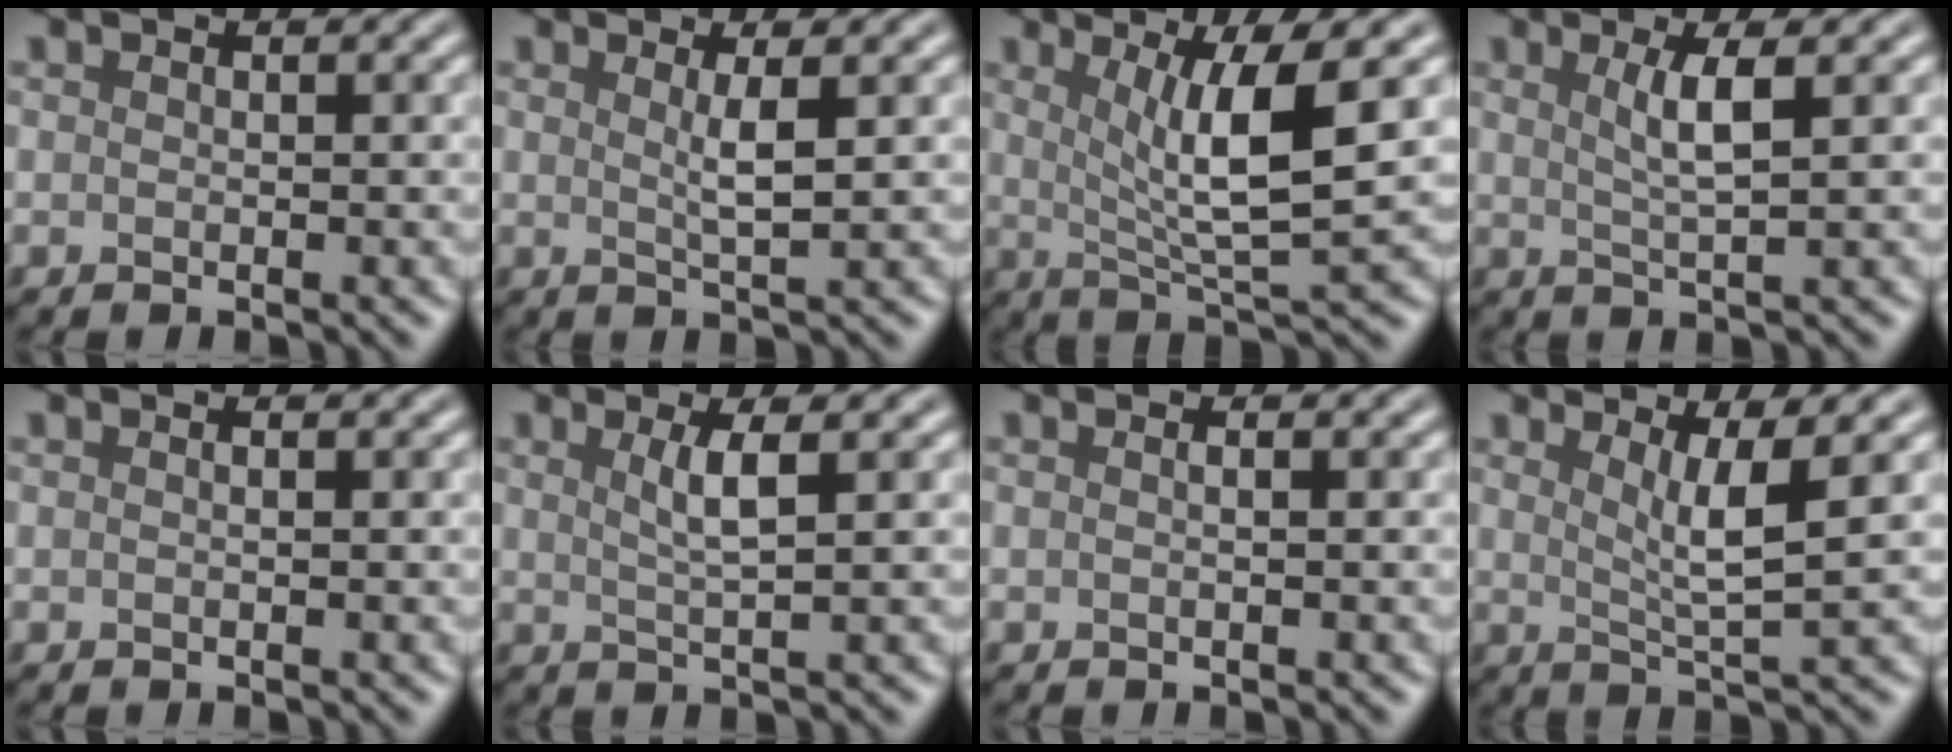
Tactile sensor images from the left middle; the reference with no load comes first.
{"total": 2.3, "force": [0.7, 0.5, 2.2], "torque": [-0.036, -0.003, 0.008]}
{"total": 6.5, "force": [1.4, 1.3, 6.2], "torque": [-0.102, -0.006, 0.028]}
{"total": 3.1, "force": [0.9, 0.6, 2.9], "torque": [-0.049, -0.001, 0.016]}
{"total": 0.6, "force": [0.1, 0.2, 0.6], "torque": [-0.007, 0.000, -0.004]}
{"total": 2.7, "force": [0.8, 0.6, 2.5], "torque": [-0.043, -0.002, 0.013]}
{"total": 0.9, "force": [0.2, 0.4, 0.9], "torque": [-0.009, -0.002, -0.006]}
{"total": 3.9, "force": [1.3, 0.7, 3.6], "torque": [-0.060, -0.006, 0.025]}